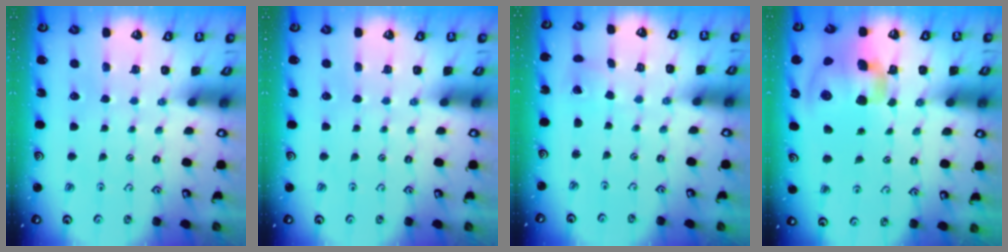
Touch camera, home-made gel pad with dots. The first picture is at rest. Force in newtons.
{"total": 0.0}
{"total": 1.9, "press": 1.9, "slide": 0.0}
{"total": 17.1, "press": 16.9, "slide": 2.7}